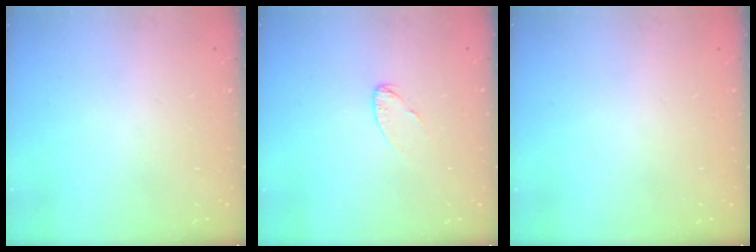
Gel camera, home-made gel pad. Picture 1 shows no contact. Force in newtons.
{"total": 3.9, "press": 3.9, "slide": 0.4}
{"total": 0.0}